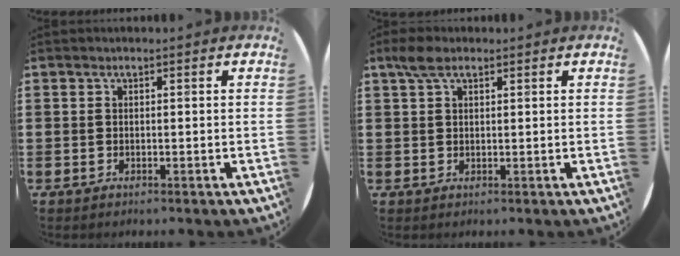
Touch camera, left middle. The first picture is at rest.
{"total": 2.7, "force": [1.8, 1.3, 1.7], "torque": [-0.030, 0.004, 0.030]}